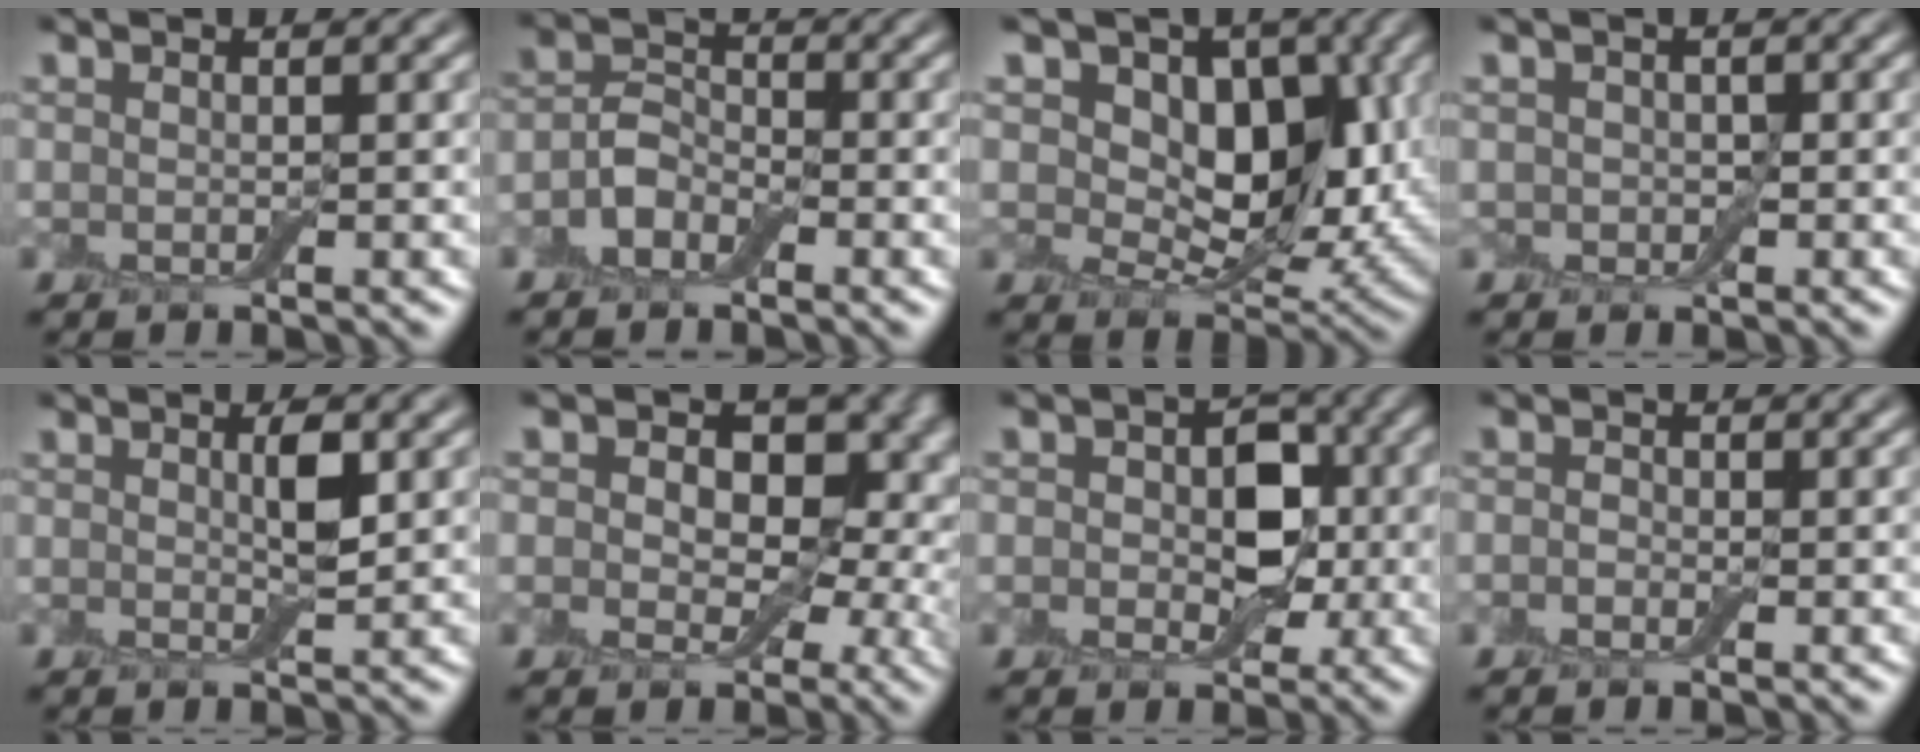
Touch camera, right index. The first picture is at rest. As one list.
[{"total": 2.4, "force": [-1.6, 1.5, 1.1], "torque": [-0.021, 0.009, -0.036]}, {"total": 11.3, "force": [4.4, 7.1, 7.6], "torque": [-0.119, 0.007, 0.039]}, {"total": 1.4, "force": [-0.1, 1.3, 0.6], "torque": [-0.007, 0.000, -0.009]}, {"total": 1.5, "force": [0.6, 0.4, 1.4], "torque": [-0.026, 0.000, 0.012]}, {"total": 11.5, "force": [3.6, 7.5, 7.9], "torque": [-0.089, 0.028, 0.041]}, {"total": 5.1, "force": [0.0, 3.7, 3.4], "torque": [-0.023, 0.002, -0.013]}, {"total": 0.8, "force": [-0.5, 0.6, 0.1], "torque": [0.005, 0.000, -0.014]}]